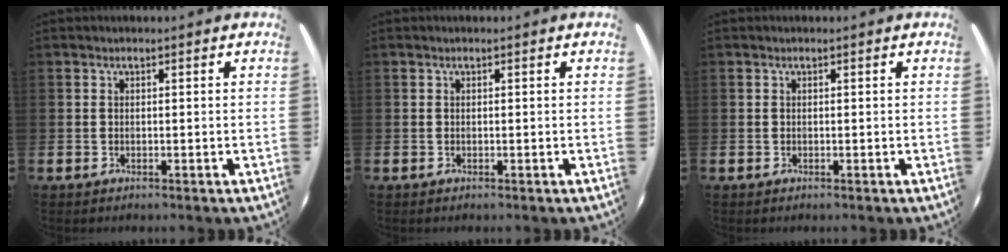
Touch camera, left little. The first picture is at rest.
{"total": 0.0}
{"total": 0.0}